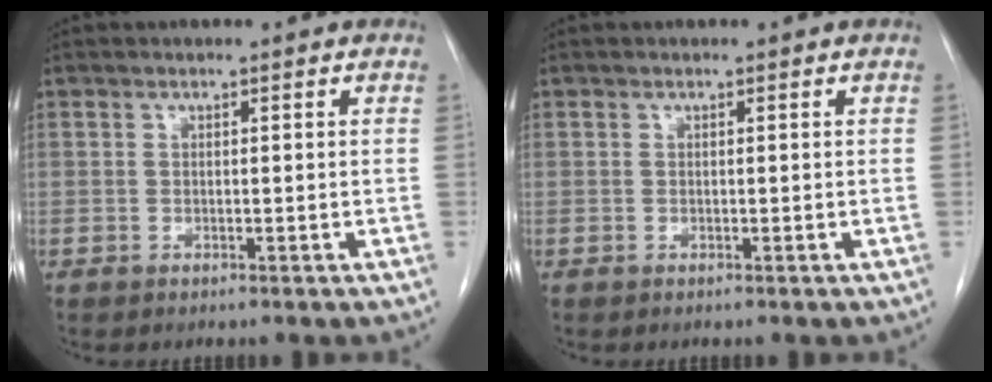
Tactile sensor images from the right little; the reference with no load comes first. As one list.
[{"total": 0.0}]